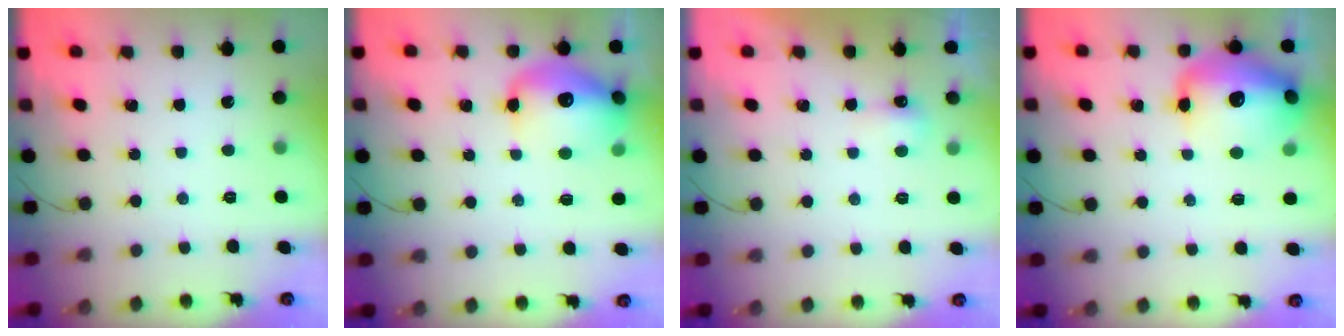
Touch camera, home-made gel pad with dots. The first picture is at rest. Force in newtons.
{"total": 15.7, "press": 15.2, "slide": 3.8}
{"total": 4.2, "press": 4.0, "slide": 1.0}
{"total": 17.0, "press": 16.5, "slide": 3.9}